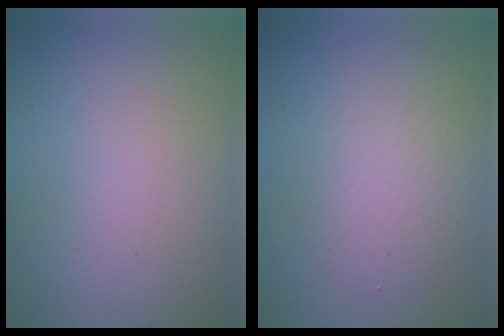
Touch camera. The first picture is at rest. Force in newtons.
{"total": 2.9, "press": 2.9, "slide": 0.4}